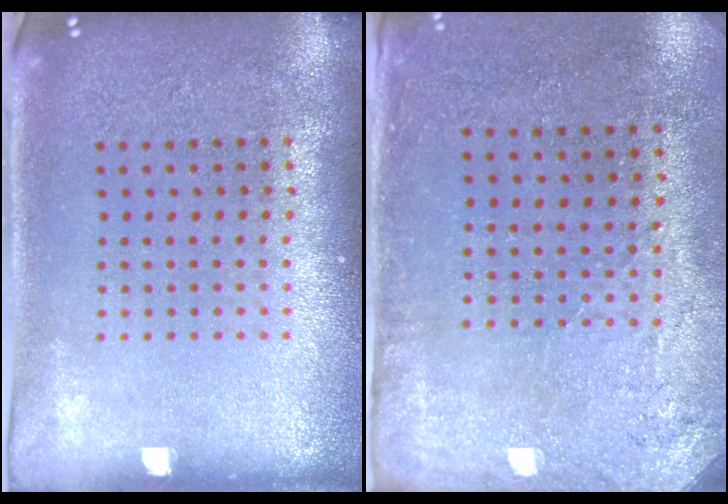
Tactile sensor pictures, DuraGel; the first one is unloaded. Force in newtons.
{"total": 2.9, "press": 2.3, "slide": 1.6}